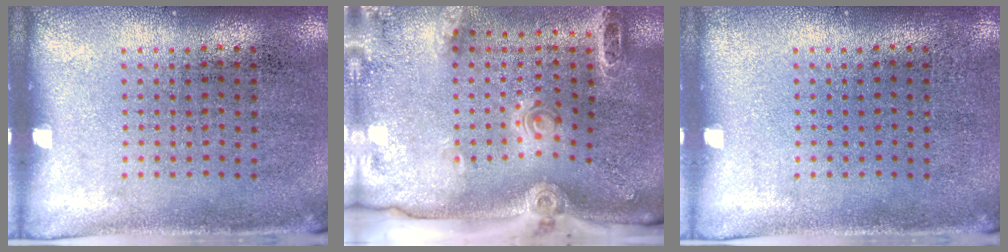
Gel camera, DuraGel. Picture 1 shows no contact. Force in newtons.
{"total": 2.9, "press": 2.0, "slide": 2.1}
{"total": 0.0}